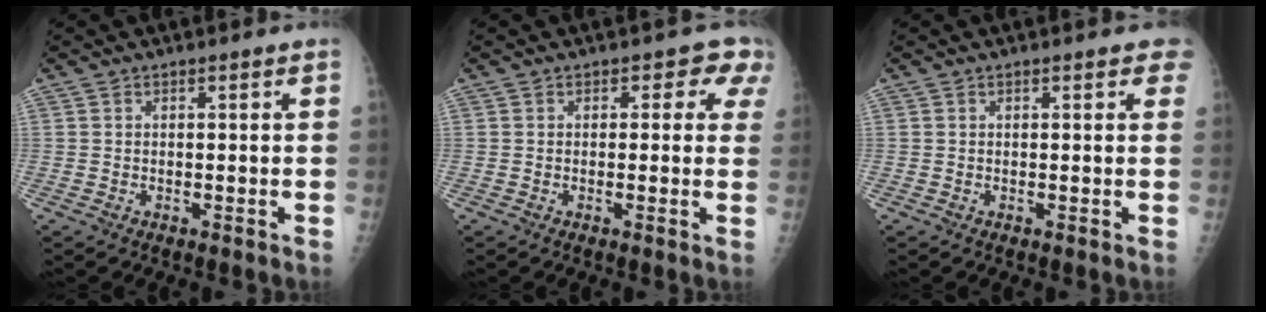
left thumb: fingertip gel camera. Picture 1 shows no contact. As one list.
[{"total": 4.1, "force": [1.9, 2.8, 2.3], "torque": [0.016, -0.003, 0.003]}, {"total": 2.0, "force": [1.2, 1.0, 1.3], "torque": [0.002, 0.000, 0.008]}]